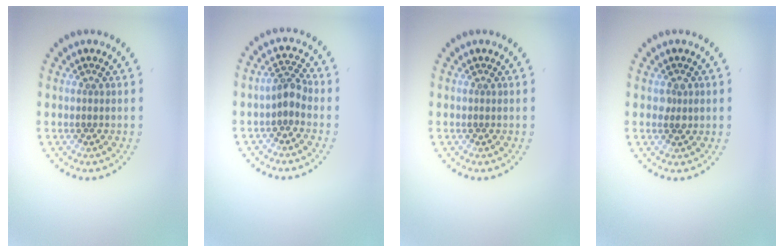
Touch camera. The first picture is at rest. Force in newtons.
{"total": 2.0, "press": 1.7, "slide": 1.0}
{"total": 0.0}
{"total": 1.0, "press": 0.9, "slide": 0.3}